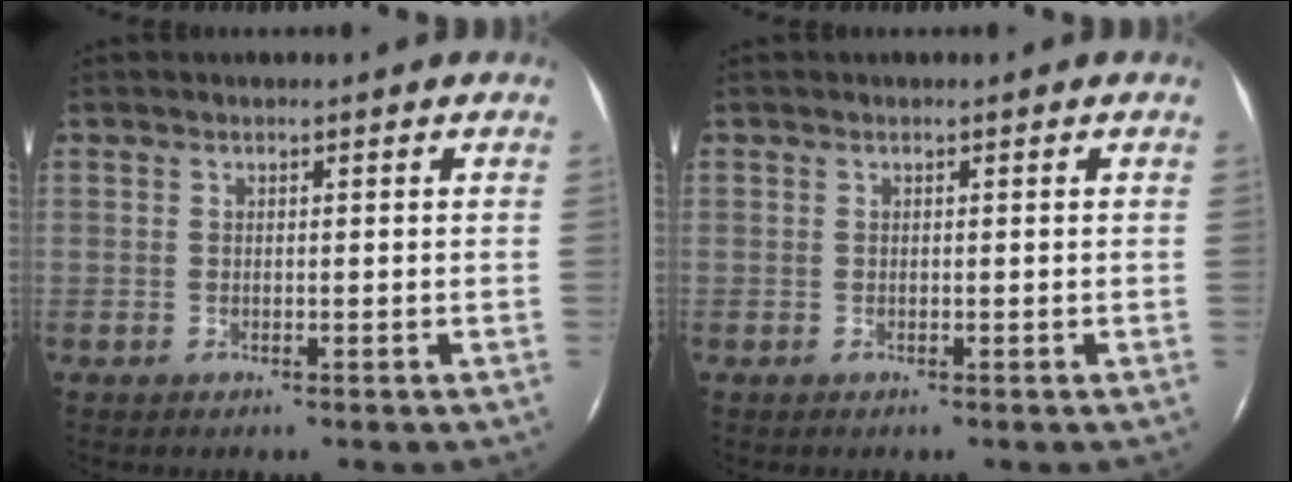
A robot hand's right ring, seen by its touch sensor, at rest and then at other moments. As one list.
[{"total": 0.0}]